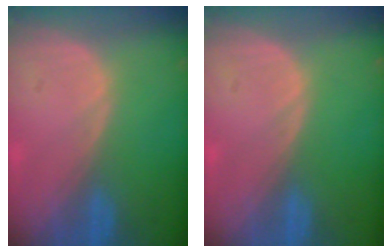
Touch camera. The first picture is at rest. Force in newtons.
{"total": 0.0}